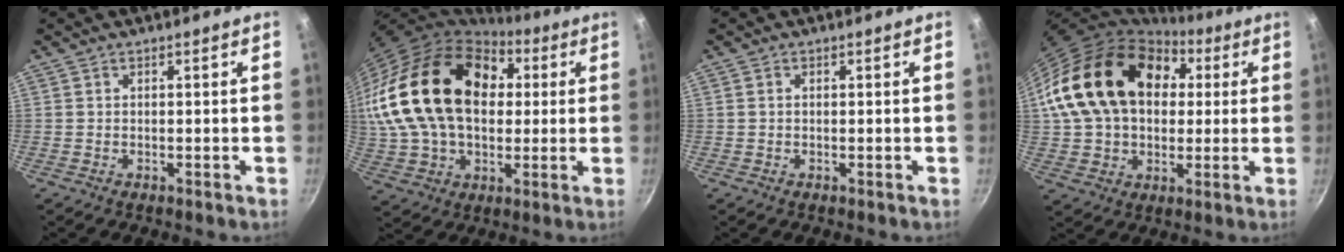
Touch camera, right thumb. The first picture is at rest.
{"total": 31.0, "force": [6.4, 20.9, 22.0], "torque": [-0.420, 0.033, 0.112]}
{"total": 0.5, "force": [0.0, 0.4, 0.4], "torque": [-0.006, 0.003, 0.000]}
{"total": 23.2, "force": [5.7, 16.5, 15.2], "torque": [-0.243, 0.025, 0.097]}